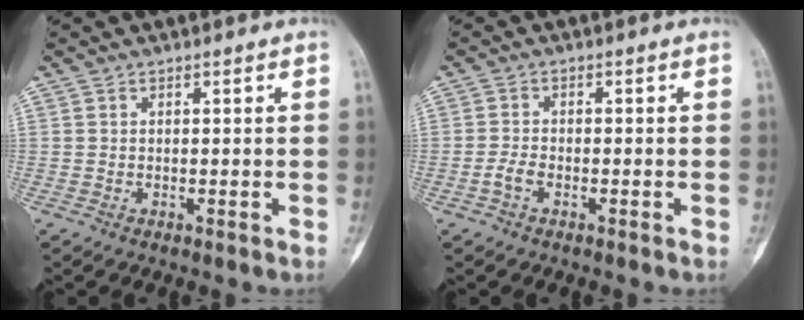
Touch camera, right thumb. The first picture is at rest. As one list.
[{"total": 2.1, "force": [-1.0, 1.0, 1.5], "torque": [-0.035, 0.008, -0.023]}]